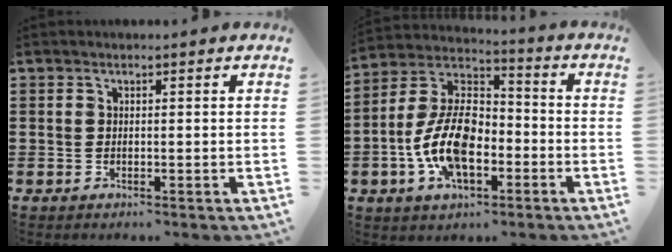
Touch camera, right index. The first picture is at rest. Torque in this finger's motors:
{"motor_torque": [2.14, 0.00, 1.05, 0.21]}